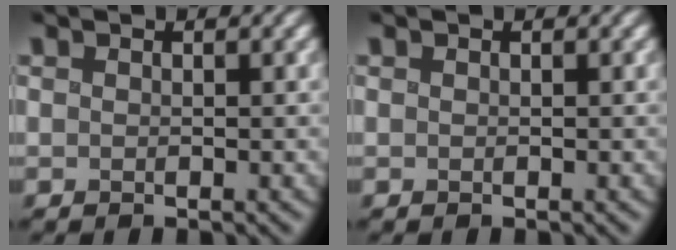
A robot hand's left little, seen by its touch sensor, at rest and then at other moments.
{"total": 0.0}